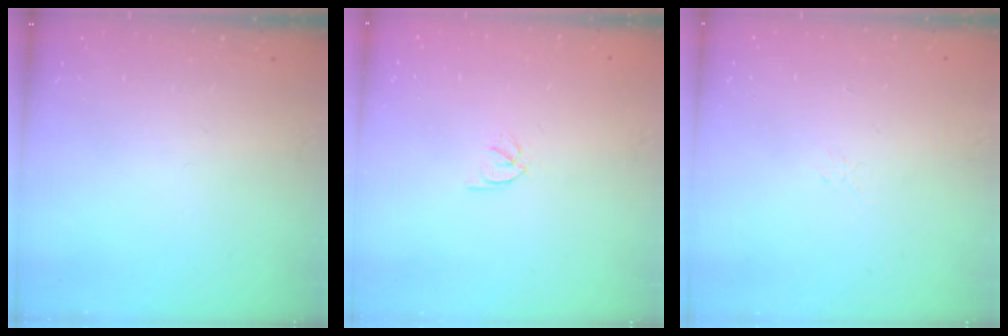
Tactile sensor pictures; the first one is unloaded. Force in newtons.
{"total": 2.1, "press": 2.1, "slide": 0.4}
{"total": 2.1, "press": 2.0, "slide": 0.6}